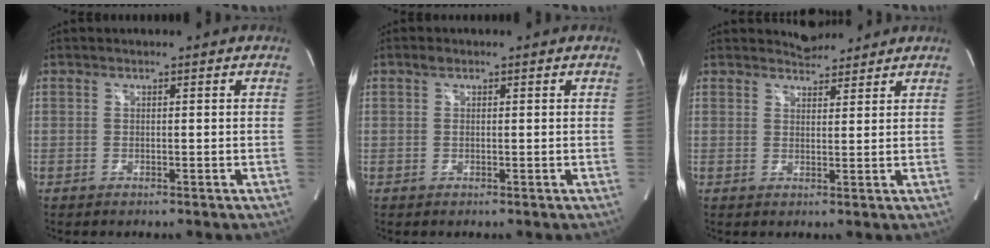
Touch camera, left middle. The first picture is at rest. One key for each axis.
{"total": 0.9, "fx": 0.5, "fy": 0.5, "fz": 0.5, "tx": -0.014, "ty": 0.003, "tz": 0.009}
{"total": 3.2, "fx": 3.1, "fy": 0.8, "fz": 0.1, "tx": -0.007, "ty": 0.003, "tz": 0.050}